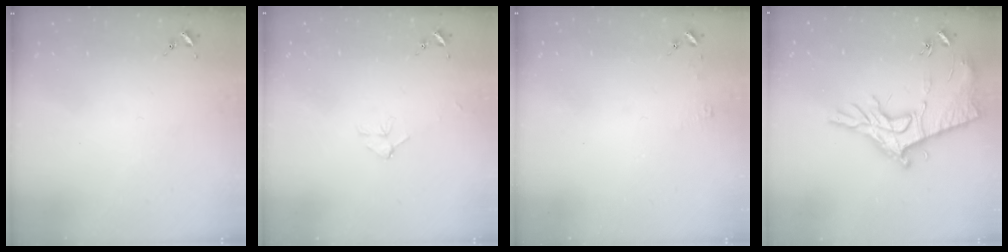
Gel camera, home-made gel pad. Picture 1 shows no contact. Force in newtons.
{"total": 5.5, "press": 5.5, "slide": 0.6}
{"total": 3.4, "press": 3.3, "slide": 0.3}
{"total": 17.4, "press": 17.3, "slide": 0.9}